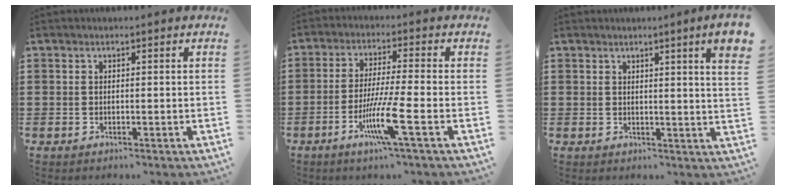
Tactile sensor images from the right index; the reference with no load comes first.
{"total": 8.2, "force": [-3.5, 0.0, 7.4], "torque": [-0.147, -0.016, -0.068]}
{"total": 3.8, "force": [2.1, -0.6, 3.2], "torque": [-0.055, -0.007, 0.033]}